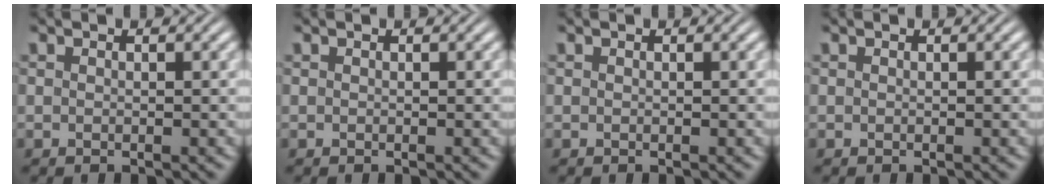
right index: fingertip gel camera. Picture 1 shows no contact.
{"total": 0.0}
{"total": 0.0}
{"total": 0.0}